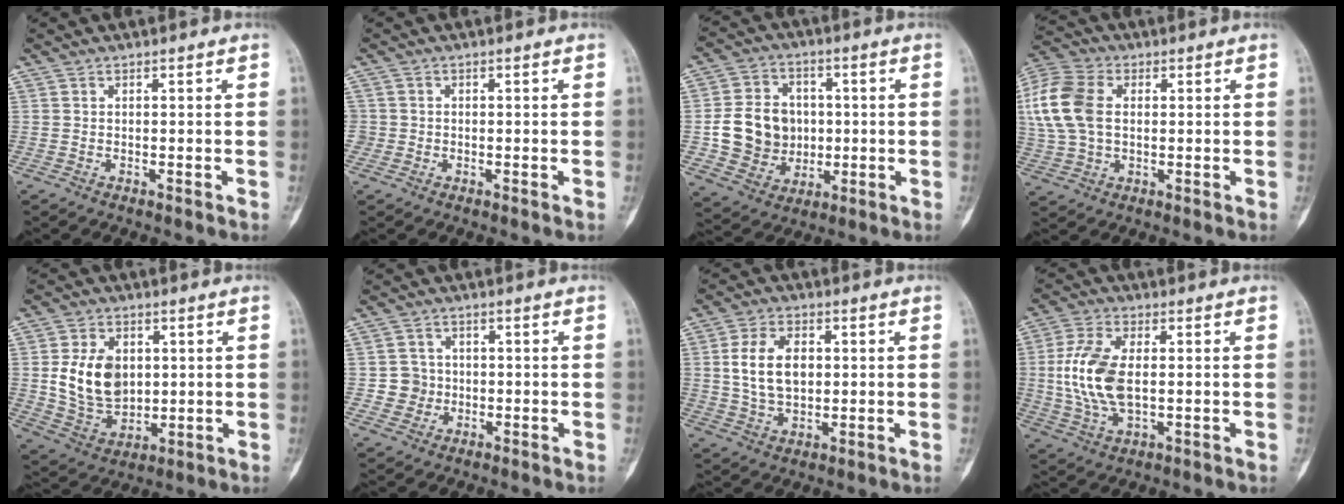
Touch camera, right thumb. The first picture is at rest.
{"total": 1.5, "force": [-0.3, 1.5, 0.0], "torque": [0.011, 0.008, -0.010]}
{"total": 13.4, "force": [-0.2, 11.7, 6.6], "torque": [-0.084, 0.011, 0.008]}
{"total": 14.7, "force": [2.2, 9.8, 10.7], "torque": [-0.248, 0.013, 0.039]}
{"total": 12.5, "force": [1.8, 9.0, 8.5], "torque": [-0.125, -0.014, 0.045]}
{"total": 4.1, "force": [-0.5, 4.0, 0.4], "torque": [0.020, 0.010, -0.011]}
{"total": 9.9, "force": [1.4, 6.5, 7.4], "torque": [-0.123, -0.001, 0.031]}
{"total": 11.1, "force": [0.3, 5.8, 9.4], "torque": [-0.207, 0.001, 0.007]}